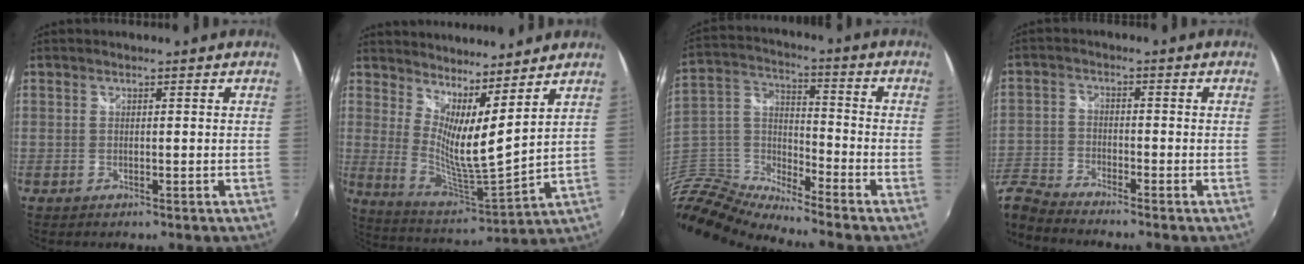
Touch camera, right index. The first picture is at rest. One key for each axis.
{"total": 12.6, "fx": 8.7, "fy": 0.9, "fz": 9.1, "tx": -0.139, "ty": -0.022, "tz": 0.151}
{"total": 12.2, "fx": -9.5, "fy": 3.8, "fz": 6.7, "tx": -0.161, "ty": -0.001, "tz": -0.202}
{"total": 7.9, "fx": -7.4, "fy": 1.4, "fz": 2.1, "tx": -0.066, "ty": -0.007, "tz": -0.161}